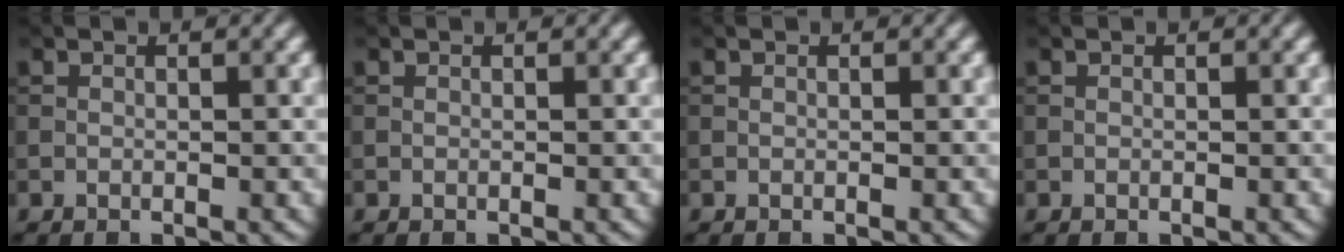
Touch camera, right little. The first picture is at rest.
{"total": 0.0}
{"total": 0.0}
{"total": 0.0}